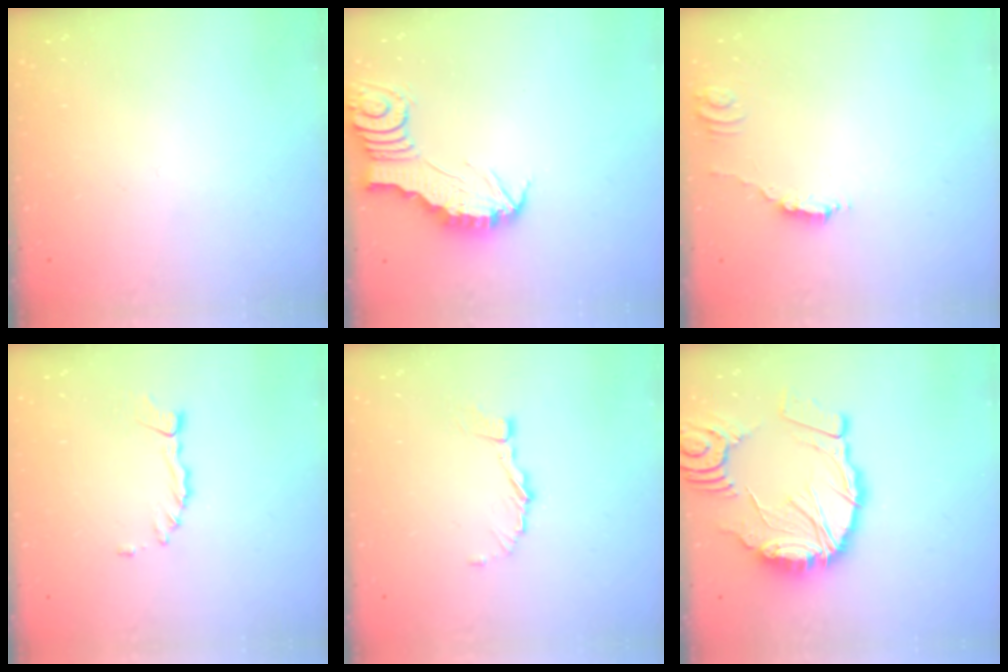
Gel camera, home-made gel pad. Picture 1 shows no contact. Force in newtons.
{"total": 3.0, "press": 2.9, "slide": 0.3}
{"total": 1.8, "press": 1.8, "slide": 0.1}
{"total": 1.5, "press": 1.5, "slide": 0.3}
{"total": 5.2, "press": 5.1, "slide": 0.2}
{"total": 18.0, "press": 17.9, "slide": 2.3}